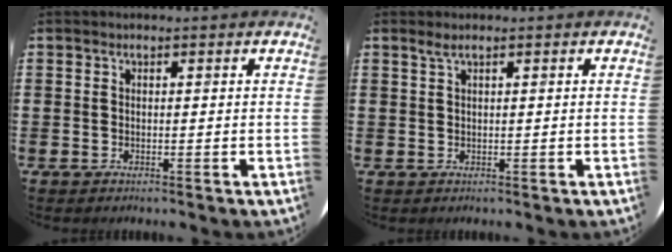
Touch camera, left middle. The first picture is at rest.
{"total": 0.9, "force": [0.6, 0.0, 0.7], "torque": [-0.013, 0.002, 0.010]}